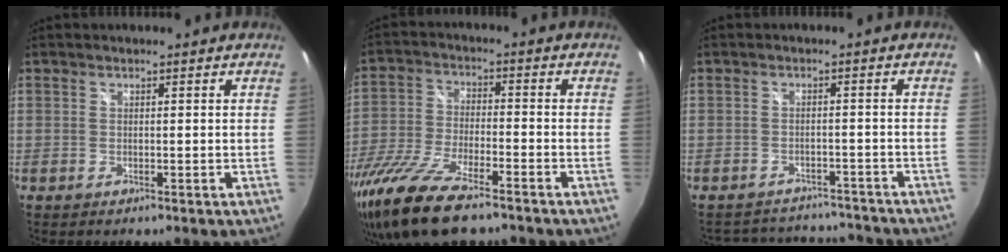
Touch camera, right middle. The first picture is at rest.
{"total": 17.9, "force": [-13.1, 4.6, 11.3], "torque": [-0.244, -0.049, -0.244]}
{"total": 12.2, "force": [-11.2, 3.9, 2.9], "torque": [-0.063, 0.022, -0.142]}